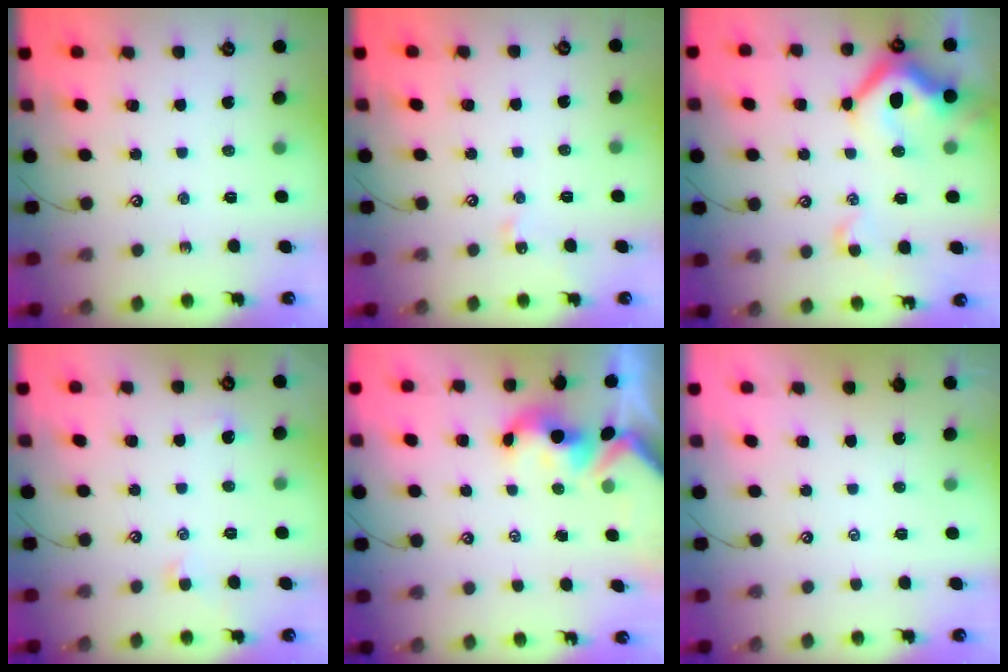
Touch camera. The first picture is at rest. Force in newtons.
{"total": 3.9, "press": 3.9, "slide": 0.6}
{"total": 14.3, "press": 14.2, "slide": 1.9}
{"total": 0.8, "press": 0.6, "slide": 0.6}
{"total": 2.1, "press": 1.9, "slide": 0.7}
{"total": 6.4, "press": 6.4, "slide": 0.3}